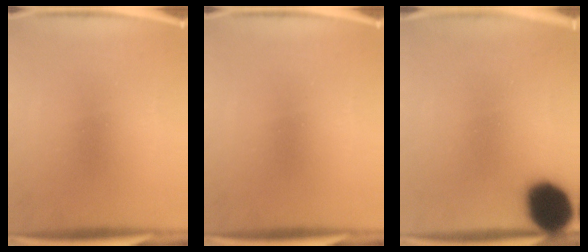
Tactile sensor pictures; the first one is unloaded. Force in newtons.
{"total": 0.0}
{"total": 16.4}